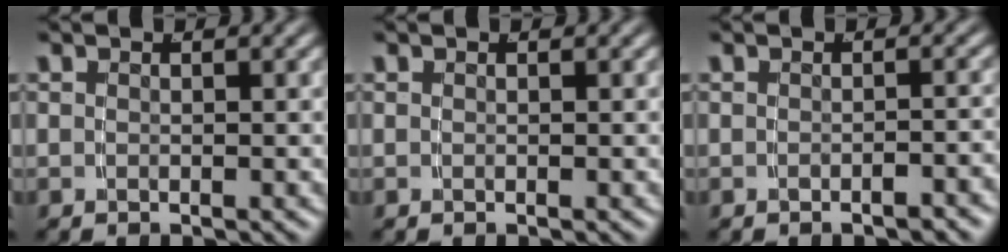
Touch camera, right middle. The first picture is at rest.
{"total": 0.0}
{"total": 1.3, "force": [-1.2, 0.0, 0.4], "torque": [-0.003, 0.007, -0.020]}